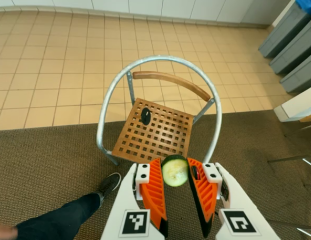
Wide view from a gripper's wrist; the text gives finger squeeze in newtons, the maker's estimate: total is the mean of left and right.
{"total": 5.6, "left": 5.3, "right": 6.0}